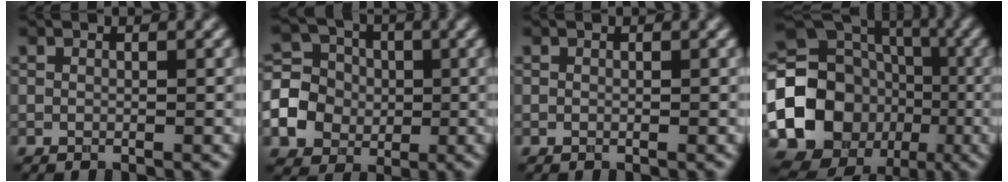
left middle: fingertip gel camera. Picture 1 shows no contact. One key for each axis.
{"total": 7.2, "fx": -1.6, "fy": 6.5, "fz": 2.8, "tx": -0.066, "ty": 0.011, "tz": -0.051}
{"total": 0.0}
{"total": 15.8, "fx": -3.3, "fy": 13.5, "fz": 7.6, "tx": -0.149, "ty": -0.020, "tz": -0.081}